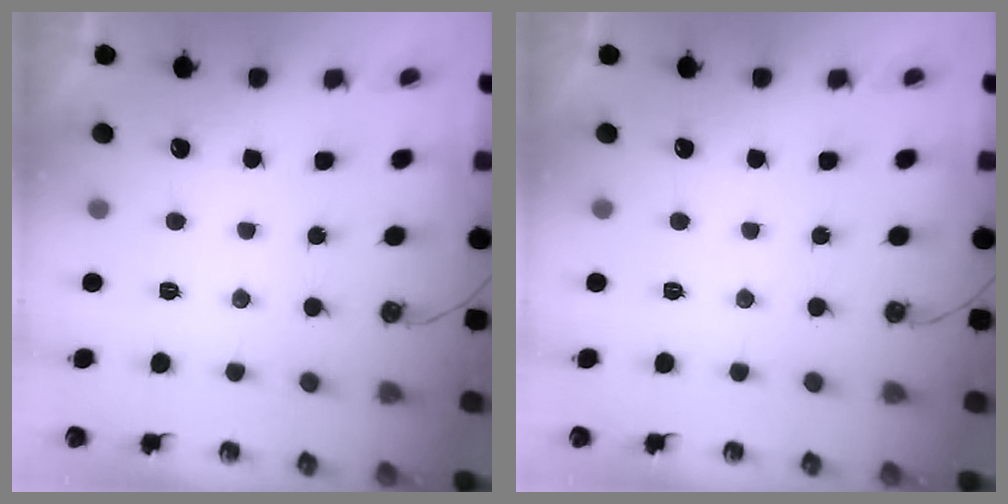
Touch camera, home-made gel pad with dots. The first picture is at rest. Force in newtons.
{"total": 0.0}